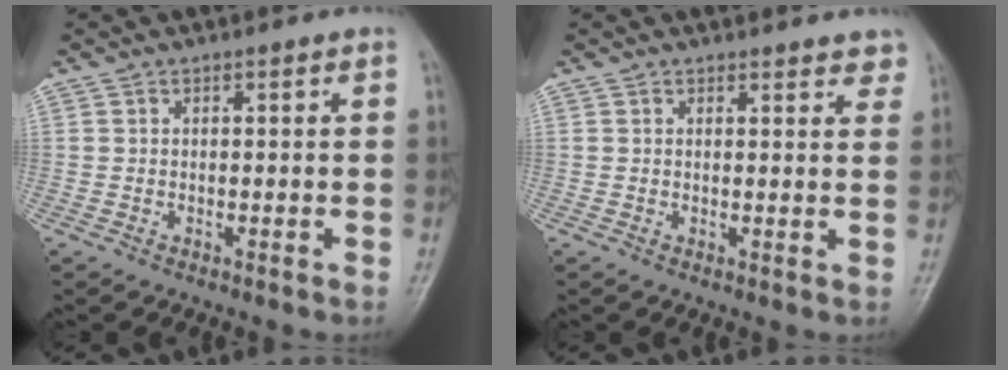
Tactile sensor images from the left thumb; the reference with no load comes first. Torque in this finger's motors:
{"motor_torque": [0.02, -0.03, -0.19, -0.08, 0.01]}